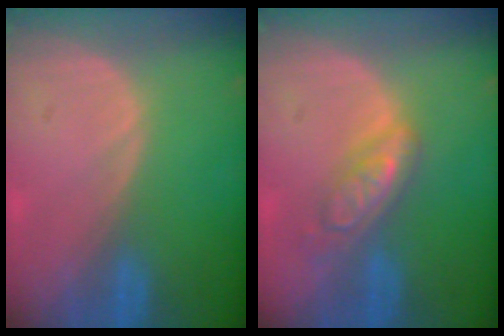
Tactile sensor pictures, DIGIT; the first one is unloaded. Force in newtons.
{"total": 5.7, "press": 4.9, "slide": 2.9}